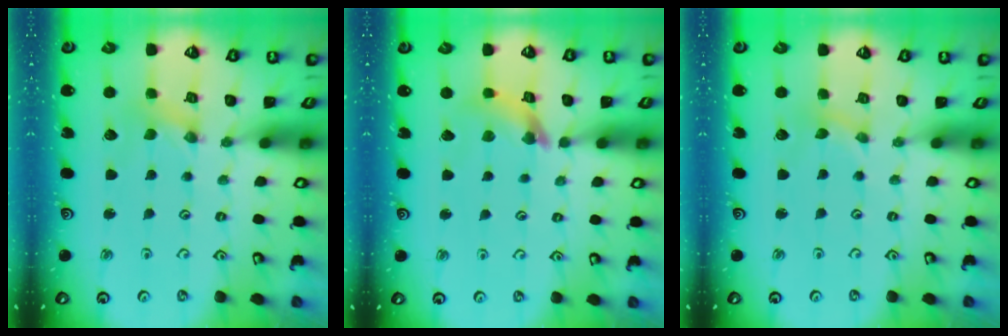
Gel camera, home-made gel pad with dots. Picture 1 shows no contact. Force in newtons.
{"total": 7.3, "press": 7.3, "slide": 0.7}
{"total": 0.0}